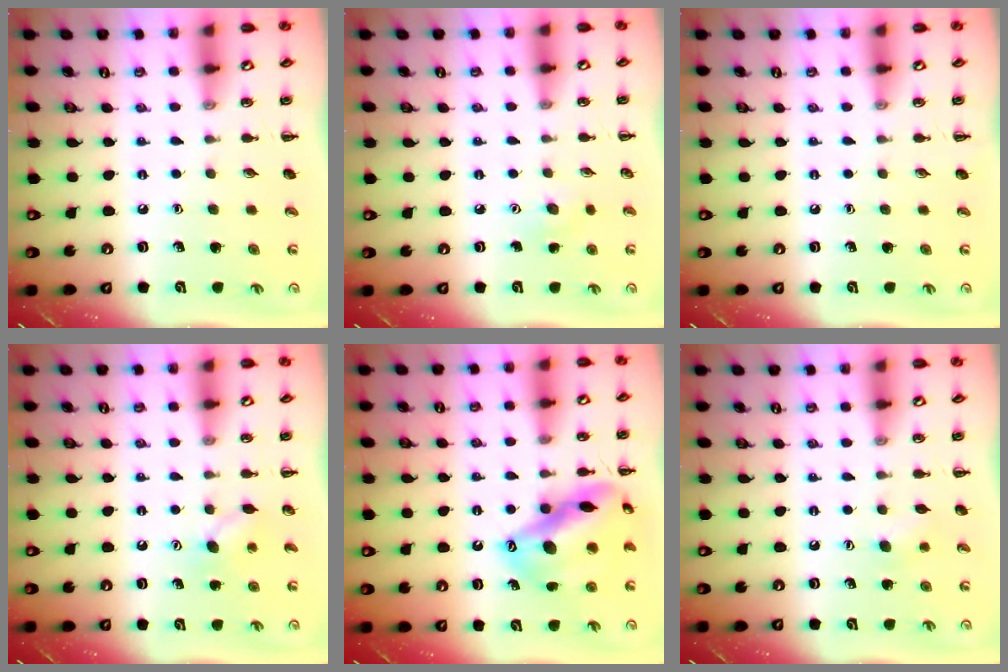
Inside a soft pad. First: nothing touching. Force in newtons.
{"total": 5.2, "press": 5.0, "slide": 1.3}
{"total": 0.0}
{"total": 5.8, "press": 5.7, "slide": 1.2}
{"total": 17.9, "press": 17.7, "slide": 2.8}
{"total": 4.9, "press": 4.8, "slide": 1.0}